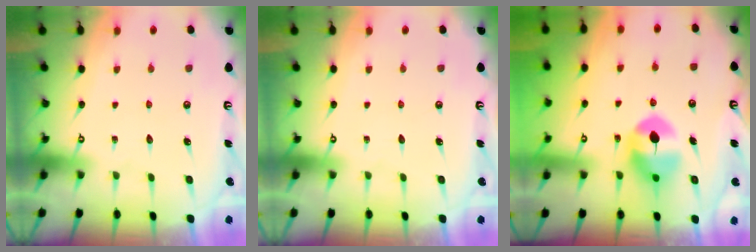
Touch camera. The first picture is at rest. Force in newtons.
{"total": 0.0}
{"total": 10.4, "press": 10.4, "slide": 0.6}